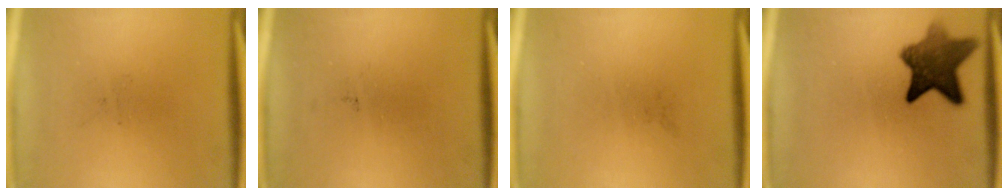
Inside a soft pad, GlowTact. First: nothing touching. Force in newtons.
{"total": 0.0}
{"total": 0.0}
{"total": 9.0}